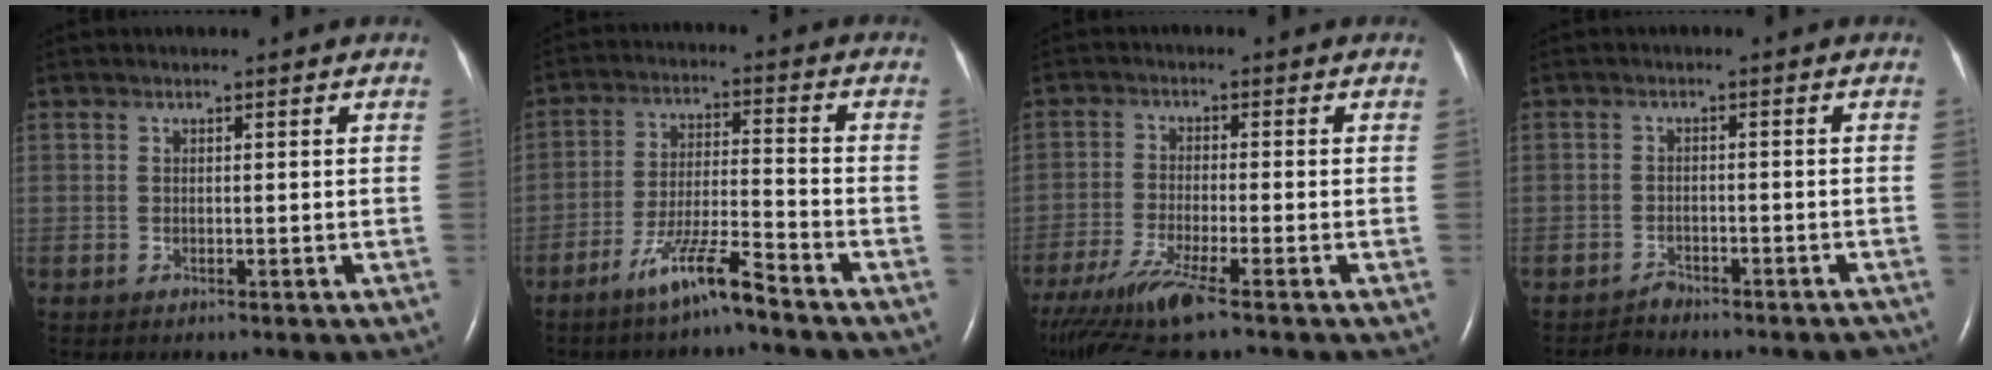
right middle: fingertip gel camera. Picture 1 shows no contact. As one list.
[{"total": 7.7, "force": [-5.8, -0.2, 5.1], "torque": [-0.100, -0.017, -0.114]}, {"total": 10.7, "force": [-7.9, -0.2, 7.3], "torque": [-0.136, -0.032, -0.137]}, {"total": 3.3, "force": [-3.2, 0.7, -0.2], "torque": [0.011, -0.002, -0.047]}]